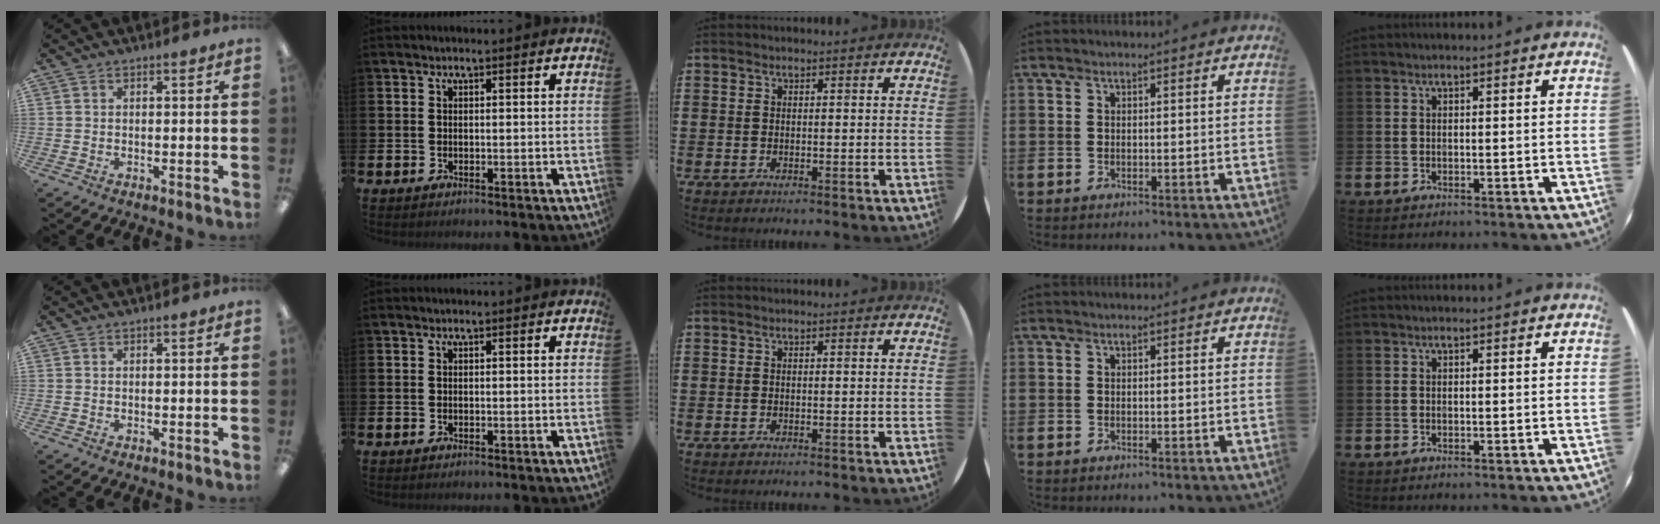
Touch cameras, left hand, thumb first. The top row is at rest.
{}